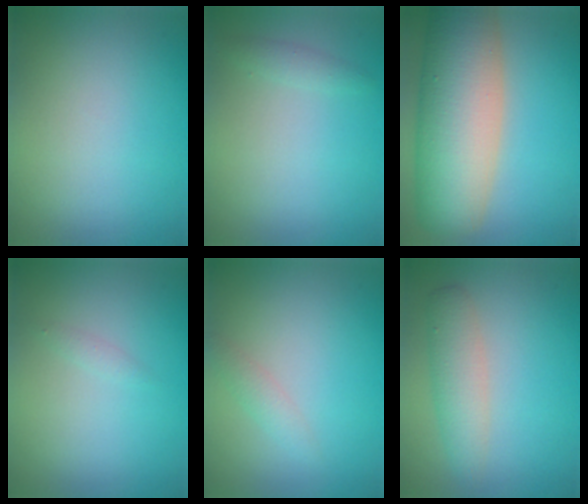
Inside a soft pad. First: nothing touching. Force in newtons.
{"total": 1.0, "press": 1.0, "slide": 0.0}
{"total": 11.8, "press": 11.8, "slide": 0.6}
{"total": 0.6, "press": 0.6, "slide": 0.0}
{"total": 1.2, "press": 1.2, "slide": 0.1}
{"total": 3.0, "press": 3.0, "slide": 0.1}